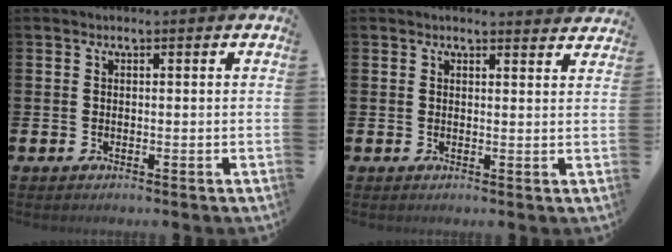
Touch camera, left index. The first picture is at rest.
{"total": 1.9, "force": [1.9, 0.0, 0.0], "torque": [0.006, -0.013, 0.032]}